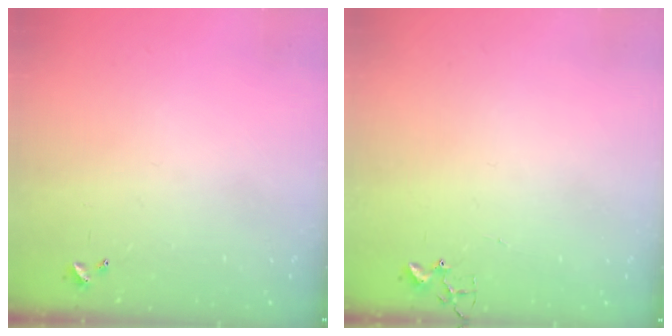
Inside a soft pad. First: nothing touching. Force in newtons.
{"total": 1.8, "press": 1.8, "slide": 0.2}